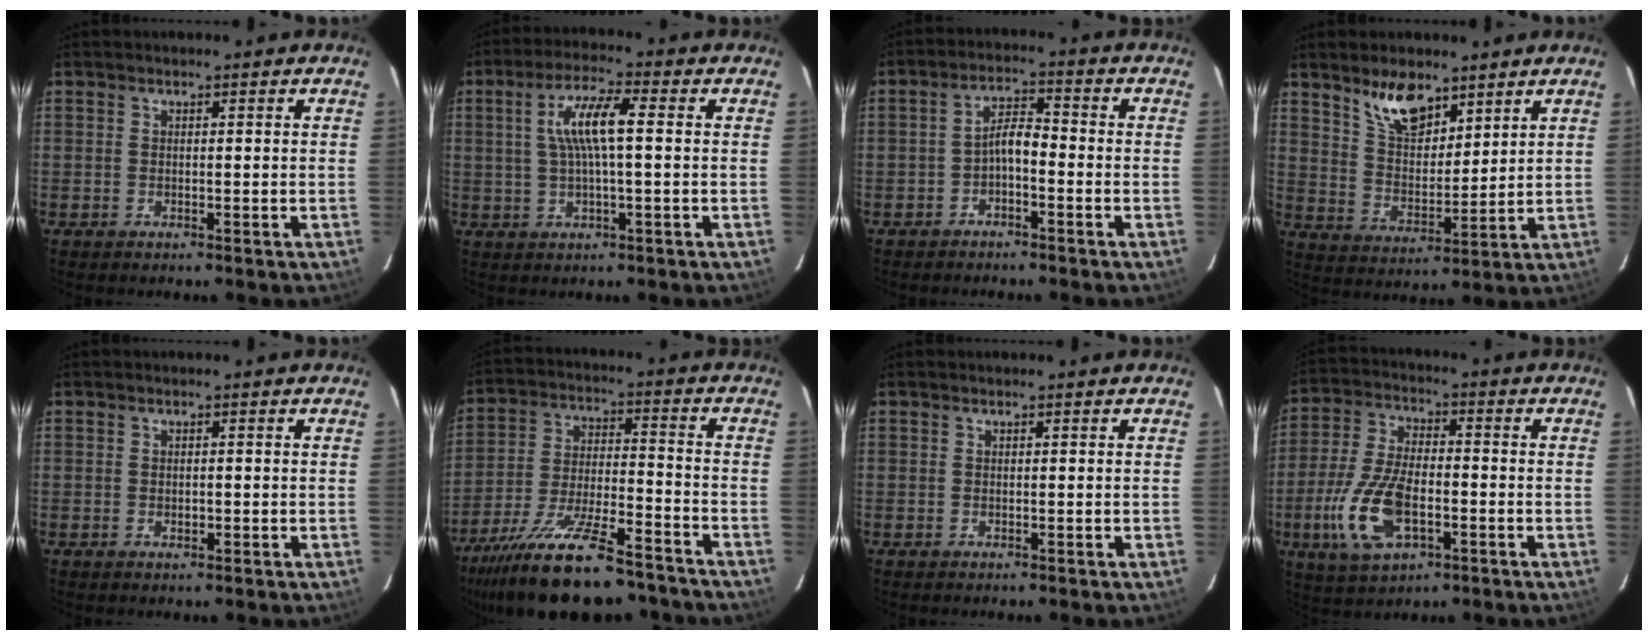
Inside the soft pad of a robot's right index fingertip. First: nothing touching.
{"total": 8.1, "force": [1.0, 1.2, 7.9], "torque": [-0.149, 0.009, 0.021]}
{"total": 3.7, "force": [-2.1, 1.3, 2.8], "torque": [-0.057, 0.014, -0.035]}
{"total": 9.6, "force": [6.8, 4.2, 5.3], "torque": [-0.090, 0.005, 0.134]}
{"total": 1.0, "force": [-0.3, 0.7, 0.8], "torque": [-0.011, 0.000, -0.003]}
{"total": 22.3, "force": [-17.9, 5.8, 12.0], "torque": [-0.228, -0.037, -0.278]}
{"total": 0.0}
{"total": 13.8, "force": [-4.6, 6.6, 11.2], "torque": [-0.246, -0.006, -0.082]}